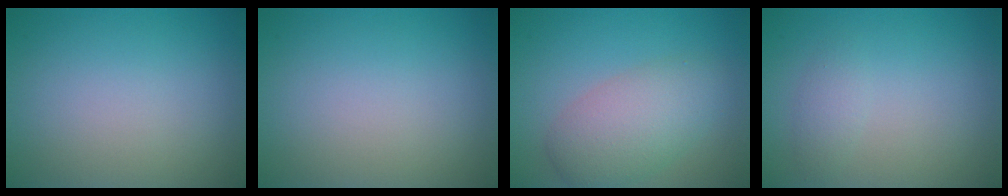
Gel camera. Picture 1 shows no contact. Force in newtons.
{"total": 0.0}
{"total": 5.0, "press": 5.0, "slide": 0.2}
{"total": 1.2, "press": 1.2, "slide": 0.0}